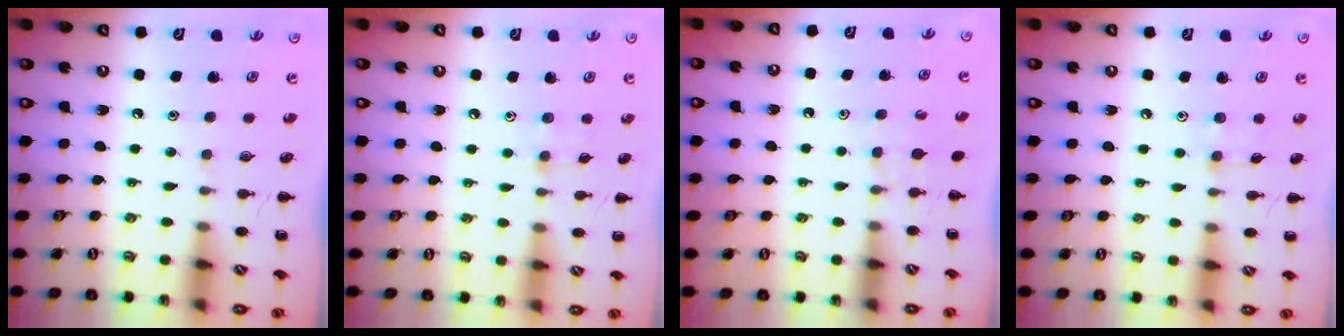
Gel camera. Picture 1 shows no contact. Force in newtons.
{"total": 3.2, "press": 3.1, "slide": 1.0}
{"total": 4.2, "press": 3.9, "slide": 1.4}
{"total": 3.8, "press": 3.6, "slide": 1.4}